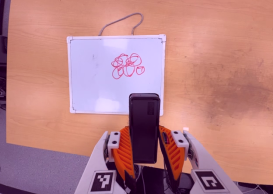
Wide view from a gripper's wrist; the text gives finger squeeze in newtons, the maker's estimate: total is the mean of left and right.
{"total": 4.1, "left": 2.7, "right": 5.5}